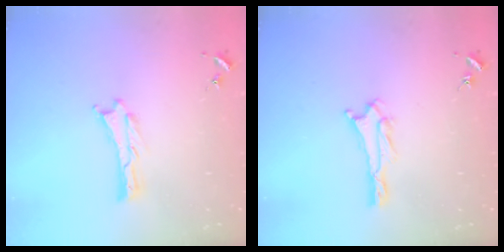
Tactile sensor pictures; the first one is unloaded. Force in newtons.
{"total": 0.7, "press": 0.7, "slide": 0.1}